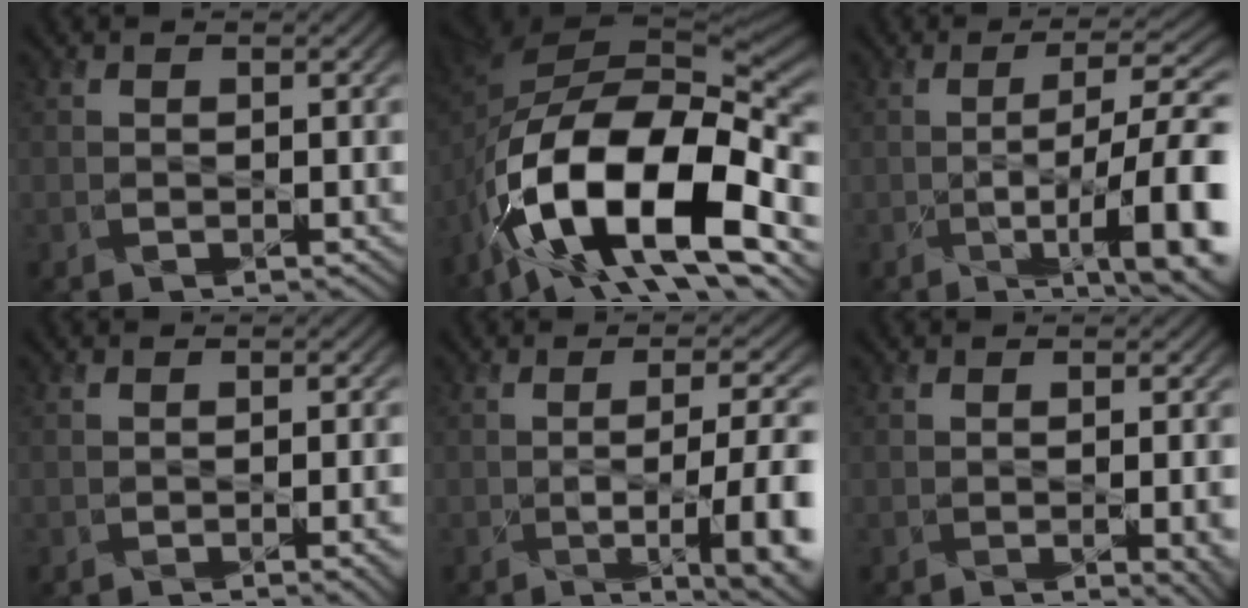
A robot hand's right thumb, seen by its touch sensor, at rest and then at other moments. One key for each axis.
{"total": 18.8, "fx": -7.9, "fy": 10.1, "fz": 13.8, "tx": -0.268, "ty": -0.033, "tz": -0.123}
{"total": 12.5, "fx": -3.2, "fy": 3.2, "fz": 11.6, "tx": -0.162, "ty": 0.001, "tz": -0.041}
{"total": 3.0, "fx": -0.7, "fy": 1.1, "fz": 2.8, "tx": -0.027, "ty": -0.004, "tz": 0.000}
{"total": 9.3, "fx": -1.9, "fy": 2.4, "fz": 8.7, "tx": -0.110, "ty": -0.005, "tz": -0.025}
{"total": 4.3, "fx": -1.0, "fy": 1.6, "fz": 3.9, "tx": -0.039, "ty": -0.011, "tz": 0.004}